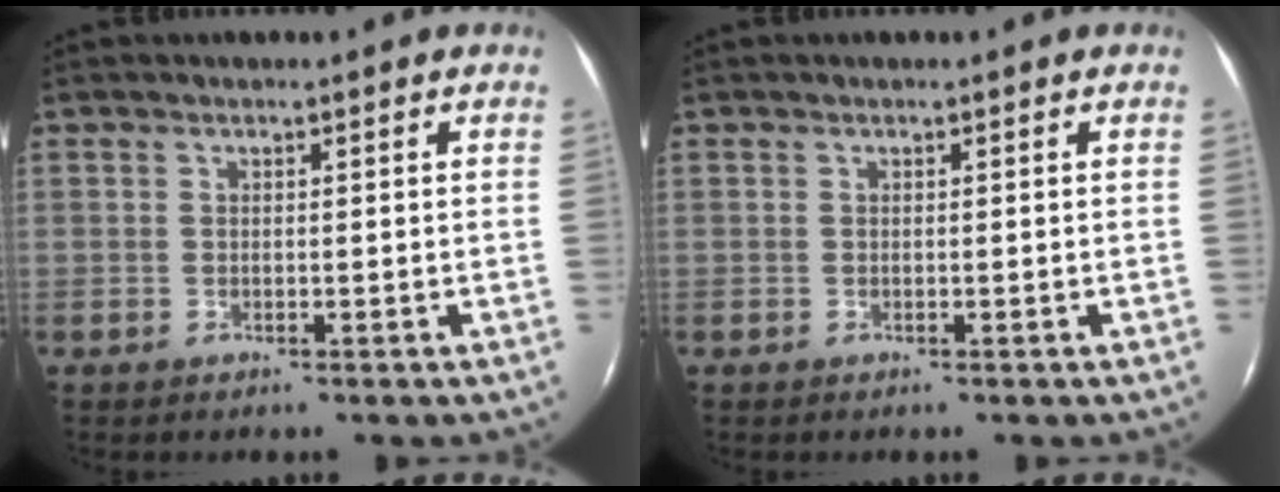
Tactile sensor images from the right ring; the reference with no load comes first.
{"total": 0.0}